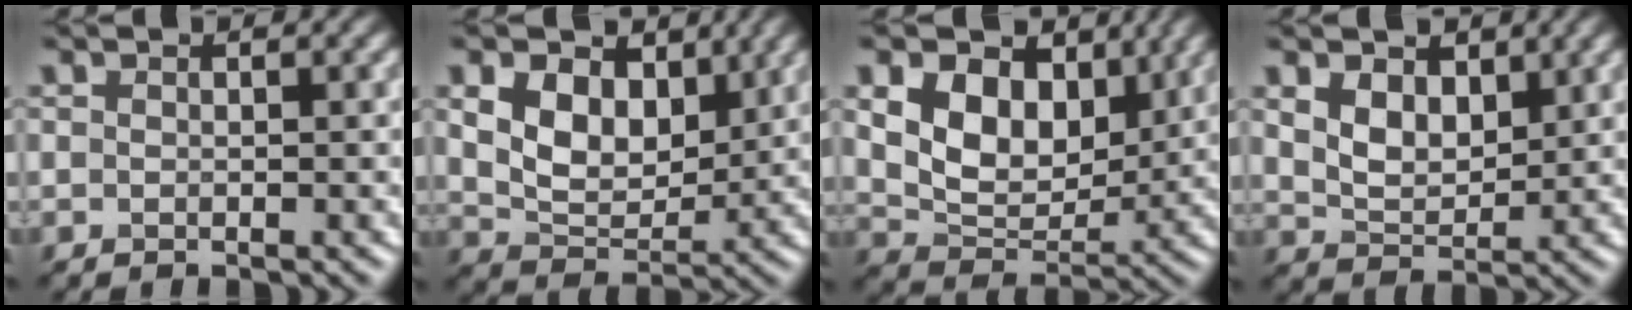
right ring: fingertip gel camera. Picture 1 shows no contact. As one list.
[{"total": 6.5, "force": [2.3, 4.4, 4.3], "torque": [-0.095, -0.008, 0.039]}, {"total": 8.5, "force": [2.8, 5.7, 5.6], "torque": [-0.116, -0.011, 0.047]}, {"total": 3.8, "force": [1.8, 2.3, 2.3], "torque": [-0.057, -0.005, 0.033]}]